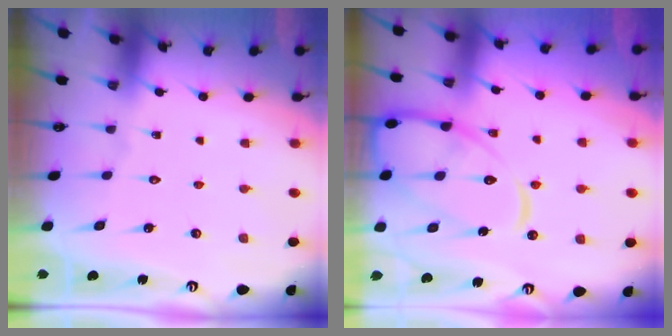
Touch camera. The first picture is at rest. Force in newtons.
{"total": 14.7, "press": 14.7, "slide": 1.4}